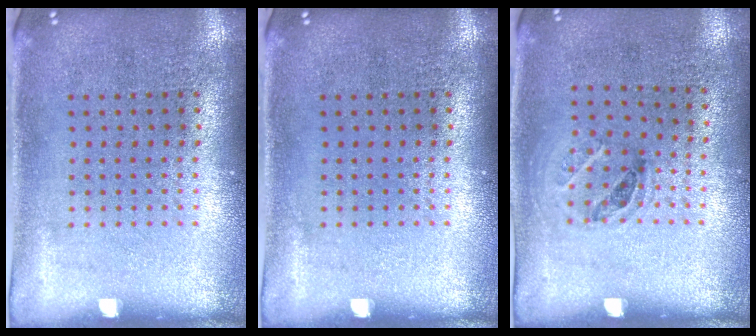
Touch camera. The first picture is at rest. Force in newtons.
{"total": 0.0}
{"total": 1.0, "press": 0.7, "slide": 0.7}